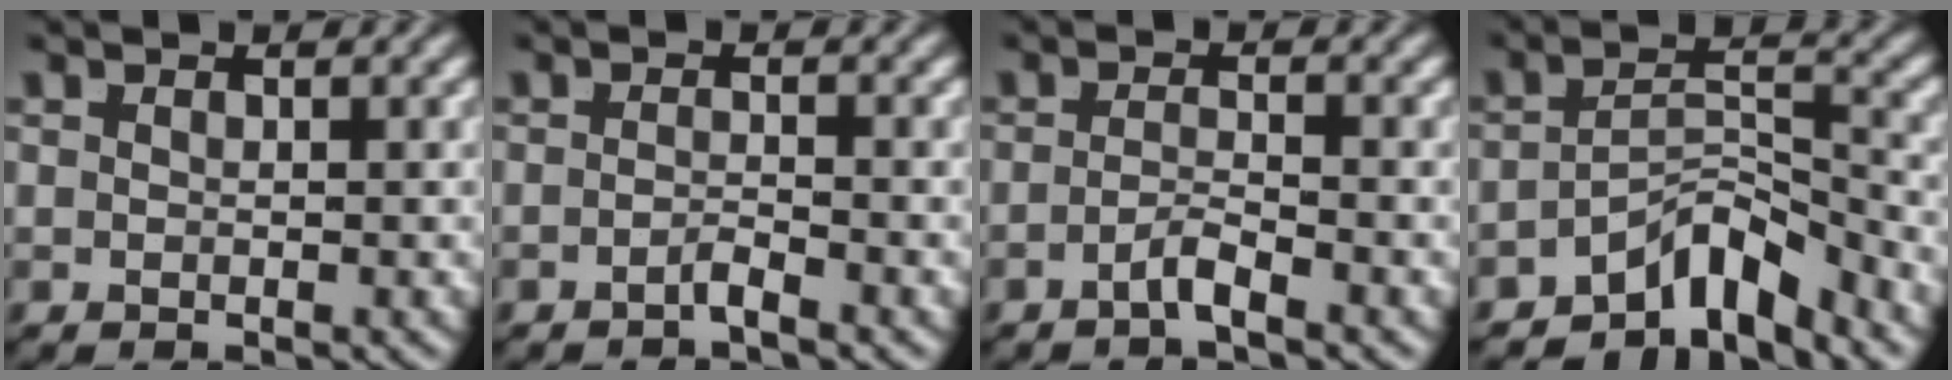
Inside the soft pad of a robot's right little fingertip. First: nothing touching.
{"total": 1.5, "force": [-1.4, -0.6, 0.4], "torque": [0.000, -0.002, -0.027]}
{"total": 1.9, "force": [-1.6, -0.5, 0.8], "torque": [-0.008, -0.009, -0.027]}
{"total": 7.5, "force": [-5.5, 3.4, 3.9], "torque": [-0.055, -0.032, -0.077]}